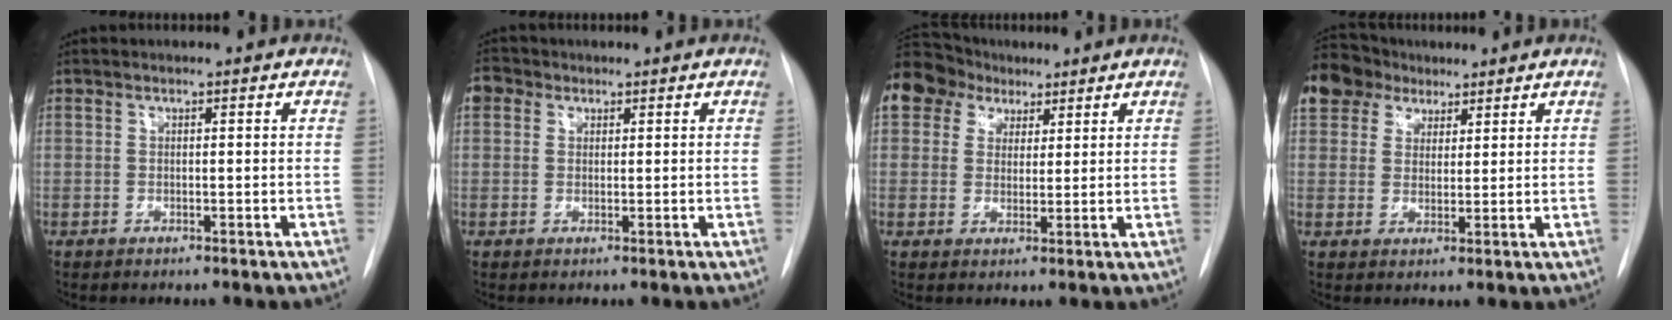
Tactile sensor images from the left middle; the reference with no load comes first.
{"total": 2.9, "force": [1.2, 2.4, 0.9], "torque": [-0.021, 0.013, 0.020]}
{"total": 14.3, "force": [8.3, 10.7, 4.5], "torque": [-0.134, 0.066, 0.159]}
{"total": 9.6, "force": [6.8, 6.5, 1.8], "torque": [-0.044, 0.036, 0.132]}